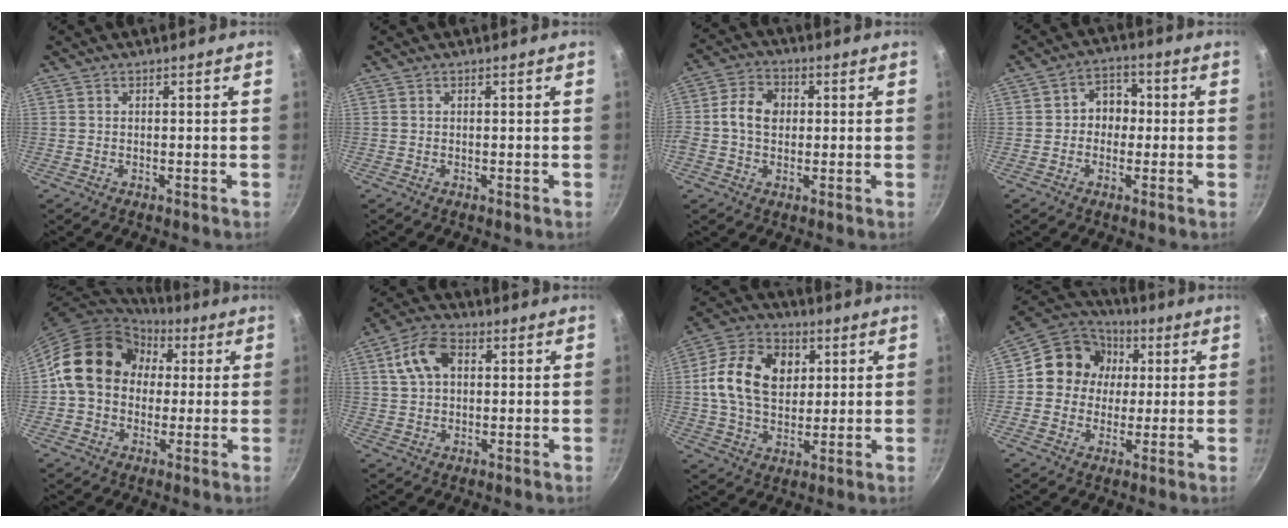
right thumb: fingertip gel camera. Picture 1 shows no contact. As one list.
[{"total": 0.0}, {"total": 7.6, "force": [0.5, 5.9, 4.8], "torque": [-0.069, 0.013, -0.010]}, {"total": 5.8, "force": [-0.3, 4.8, 3.1], "torque": [-0.002, 0.018, -0.018]}, {"total": 17.5, "force": [2.5, 14.3, 9.7], "torque": [-0.141, 0.037, 0.028]}, {"total": 8.8, "force": [2.3, 6.0, 5.9], "torque": [-0.094, 0.015, 0.034]}, {"total": 15.6, "force": [3.2, 11.2, 10.4], "torque": [-0.165, 0.005, 0.045]}, {"total": 12.9, "force": [1.7, 11.6, 5.1], "torque": [-0.049, 0.021, 0.009]}]